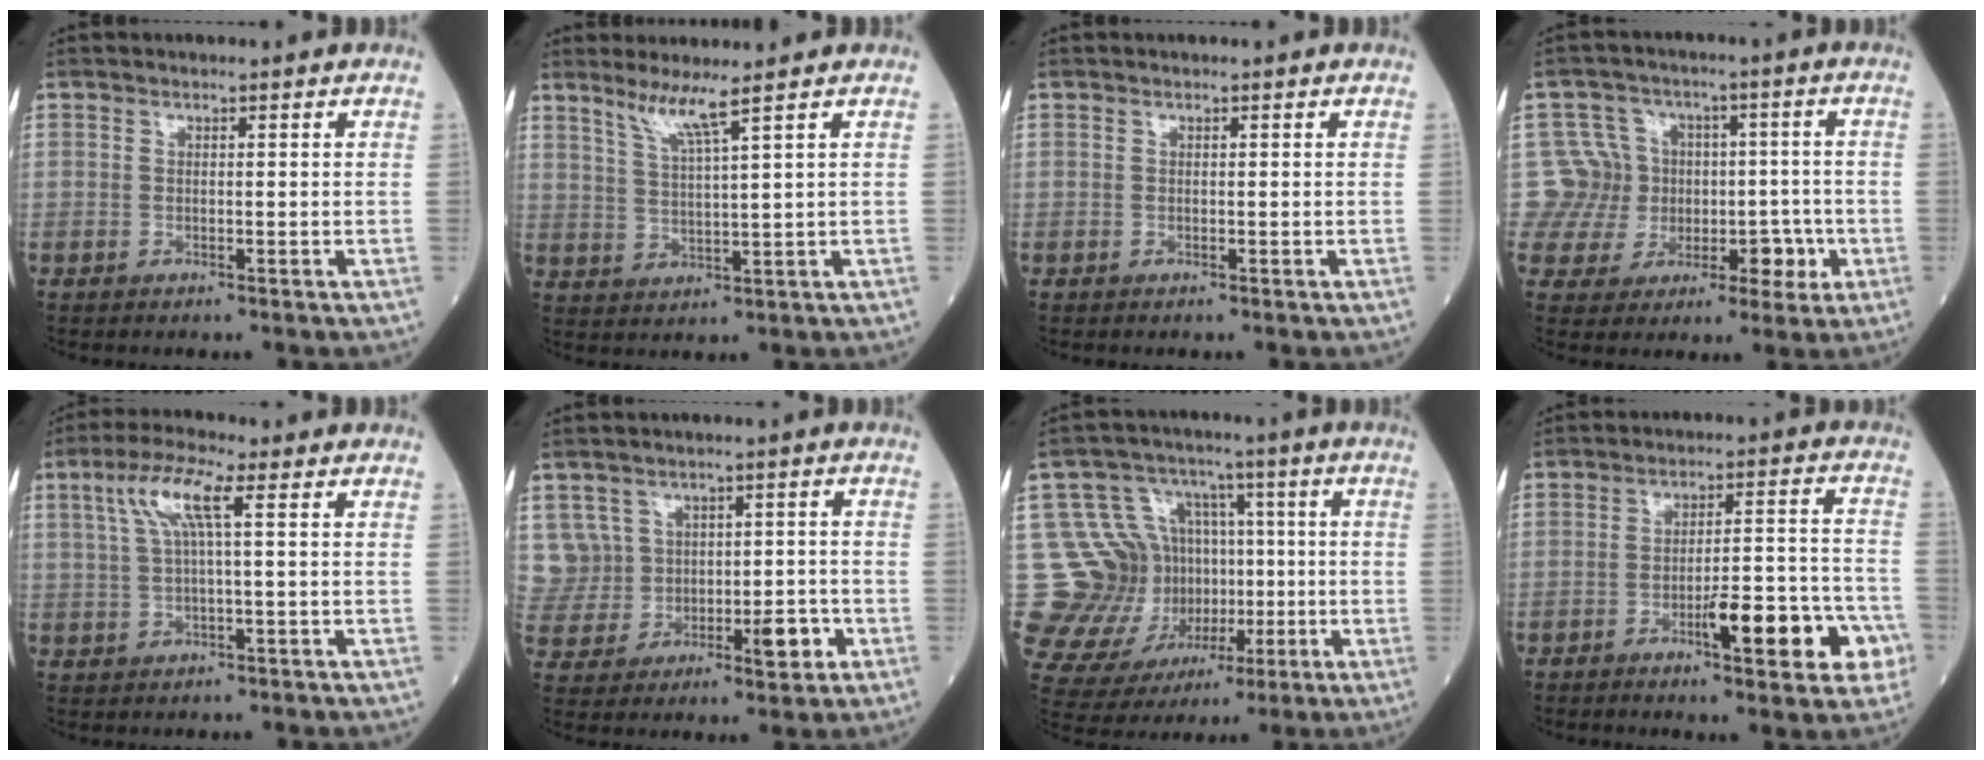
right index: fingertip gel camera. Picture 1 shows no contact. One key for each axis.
{"total": 4.8, "fx": 3.5, "fy": -1.1, "fz": 3.0, "tx": -0.062, "ty": -0.011, "tz": 0.073}
{"total": 0.0}
{"total": 9.8, "fx": -0.4, "fy": 9.7, "fz": 1.6, "tx": -0.008, "ty": 0.047, "tz": 0.007}
{"total": 6.4, "fx": 2.3, "fy": 0.4, "fz": 6.0, "tx": -0.127, "ty": 0.020, "tz": 0.049}
{"total": 7.8, "fx": 0.6, "fy": 7.3, "fz": 2.8, "tx": -0.031, "ty": 0.032, "tz": 0.033}
{"total": 19.0, "fx": -0.2, "fy": 16.8, "fz": 9.0, "tx": -0.185, "ty": 0.063, "tz": 0.034}
{"total": 11.8, "fx": -4.9, "fy": 2.4, "fz": 10.4, "tx": -0.137, "ty": 0.018, "tz": -0.063}